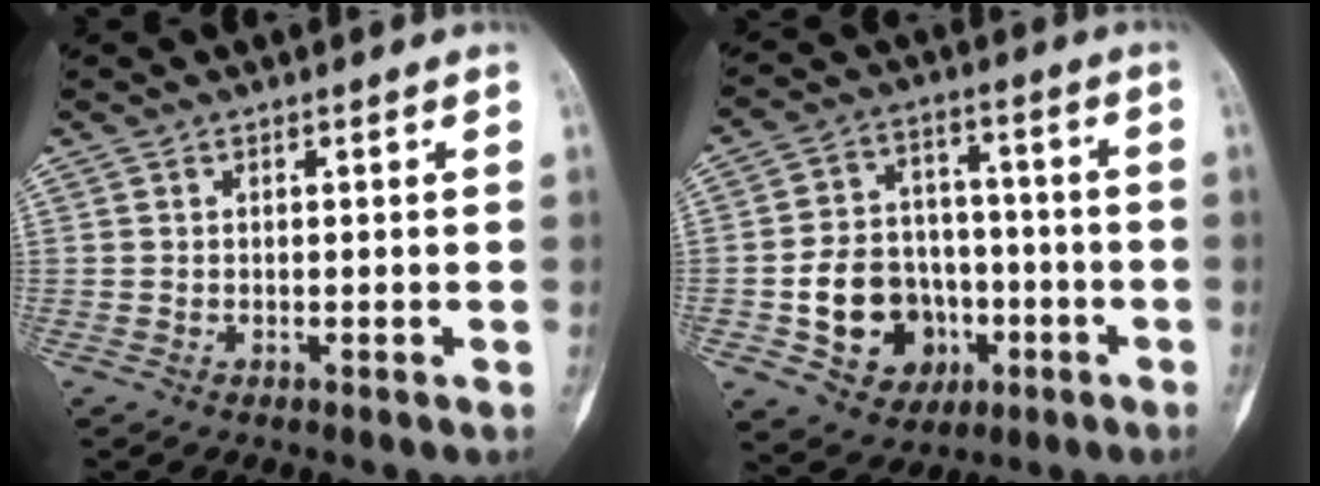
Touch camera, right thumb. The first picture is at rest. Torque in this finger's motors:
{"motor_torque": [2.00, 1.10, 0.83, -1.00, -0.01]}